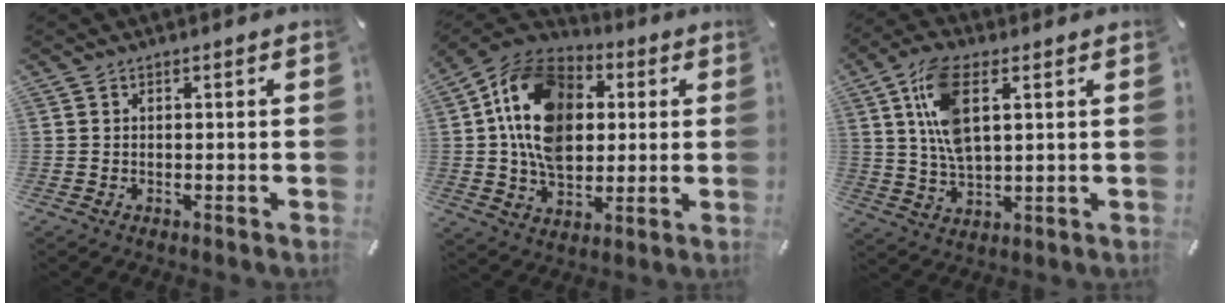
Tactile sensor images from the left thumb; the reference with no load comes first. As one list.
[{"total": 17.6, "force": [2.0, 13.5, 11.1], "torque": [-0.231, 0.011, 0.035]}, {"total": 12.2, "force": [4.3, 5.9, 9.9], "torque": [-0.215, -0.001, 0.072]}]